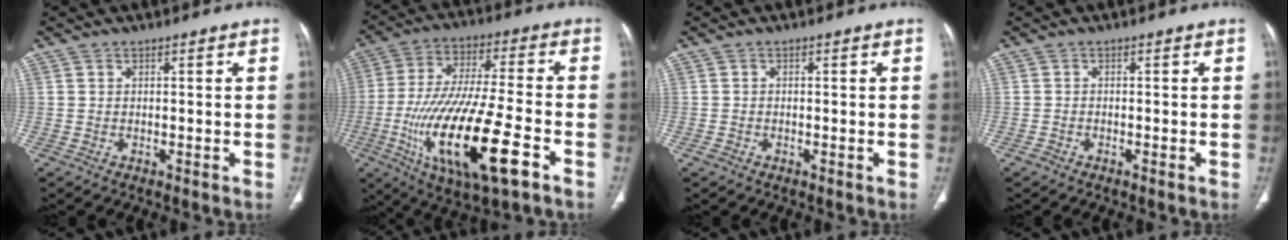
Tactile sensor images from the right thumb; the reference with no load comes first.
{"total": 22.1, "force": [-7.9, 6.2, 19.7], "torque": [-0.409, 0.006, -0.129]}
{"total": 1.0, "force": [-0.6, 0.7, 0.2], "torque": [-0.005, 0.002, -0.013]}
{"total": 0.8, "force": [-0.7, 0.3, 0.1], "torque": [-0.007, -0.001, -0.019]}